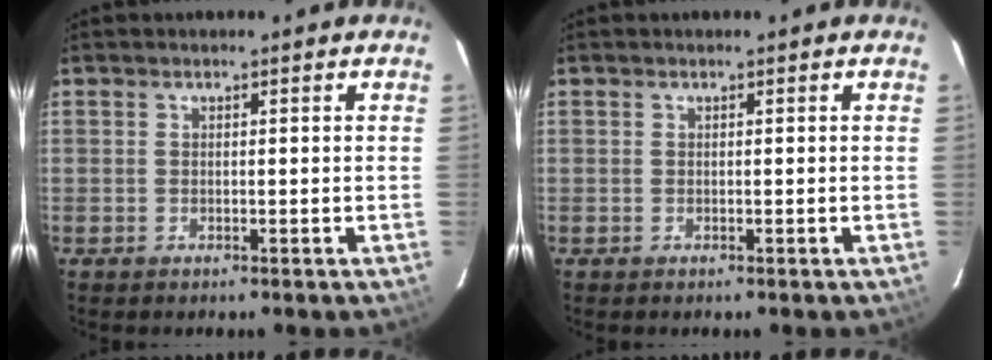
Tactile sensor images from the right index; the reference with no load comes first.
{"total": 0.0}